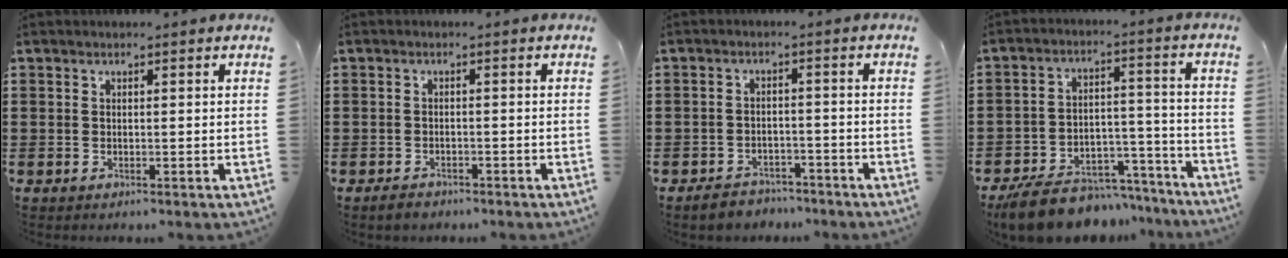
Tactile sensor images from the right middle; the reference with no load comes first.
{"total": 1.5, "force": [-1.3, 0.6, 0.1], "torque": [-0.005, -0.001, -0.029]}
{"total": 3.1, "force": [-2.9, 0.9, -0.2], "torque": [-0.004, 0.002, -0.063]}
{"total": 8.9, "force": [-8.1, 2.9, 2.3], "torque": [-0.035, 0.033, -0.153]}